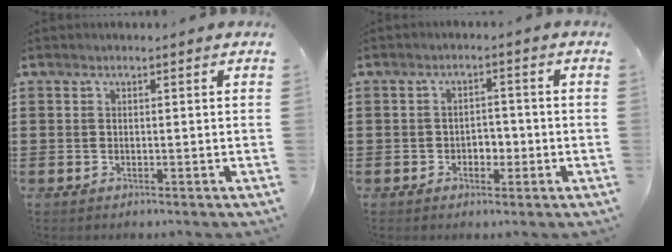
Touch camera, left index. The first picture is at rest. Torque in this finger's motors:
{"motor_torque": [0.06, 0.05, 0.03, 0.03]}